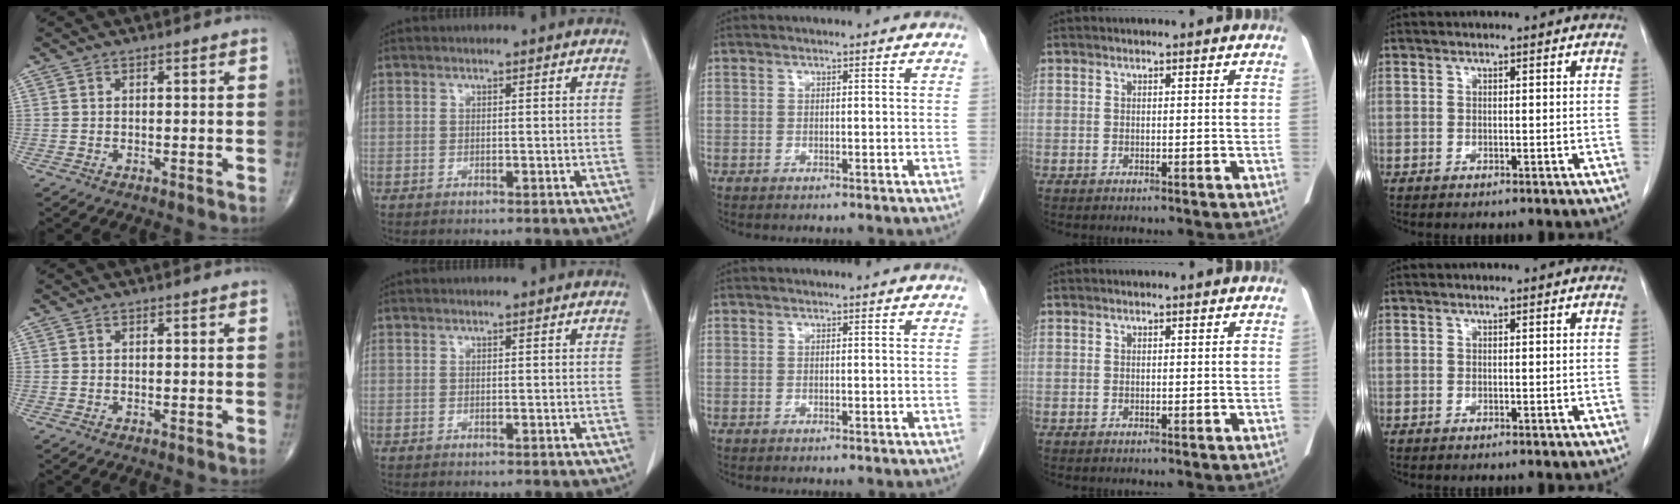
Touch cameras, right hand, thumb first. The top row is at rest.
{}